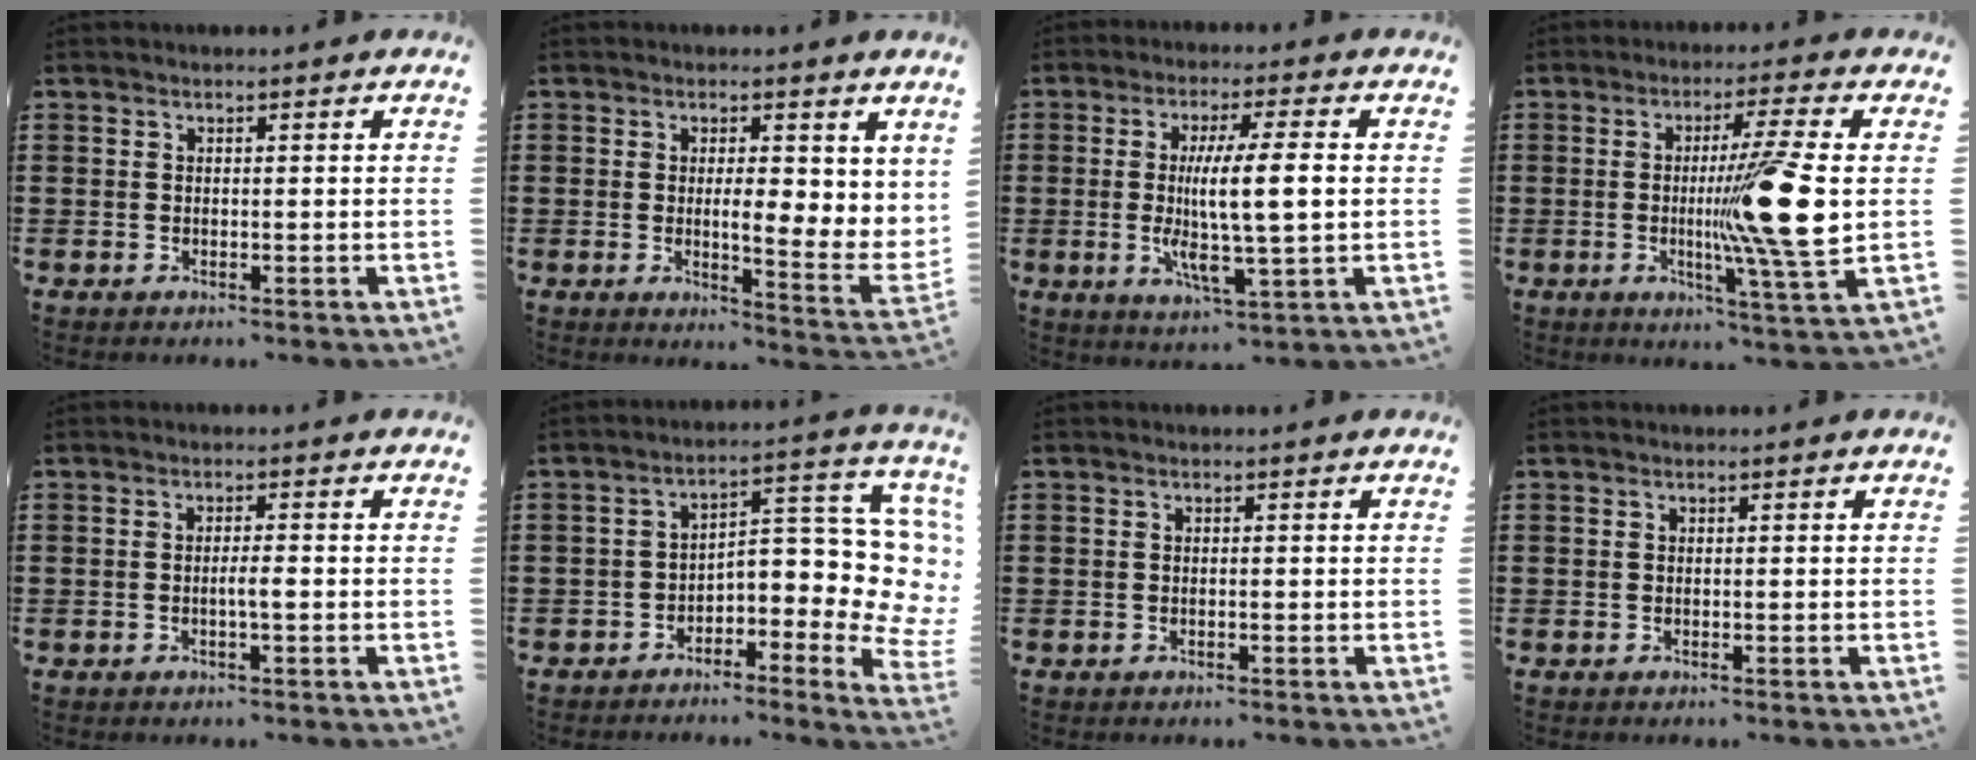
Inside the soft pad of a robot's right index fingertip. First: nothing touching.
{"total": 4.6, "force": [1.1, 1.7, 4.1], "torque": [-0.062, -0.018, 0.012]}
{"total": 9.7, "force": [0.4, 1.6, 9.6], "torque": [-0.170, 0.003, 0.005]}
{"total": 13.9, "force": [0.3, 0.3, 13.9], "torque": [-0.229, -0.021, -0.007]}
{"total": 1.9, "force": [-0.5, 0.0, 1.8], "torque": [-0.033, -0.001, -0.010]}
{"total": 7.0, "force": [-0.9, 3.7, 5.8], "torque": [-0.073, -0.025, -0.025]}
{"total": 0.0}
{"total": 0.0}